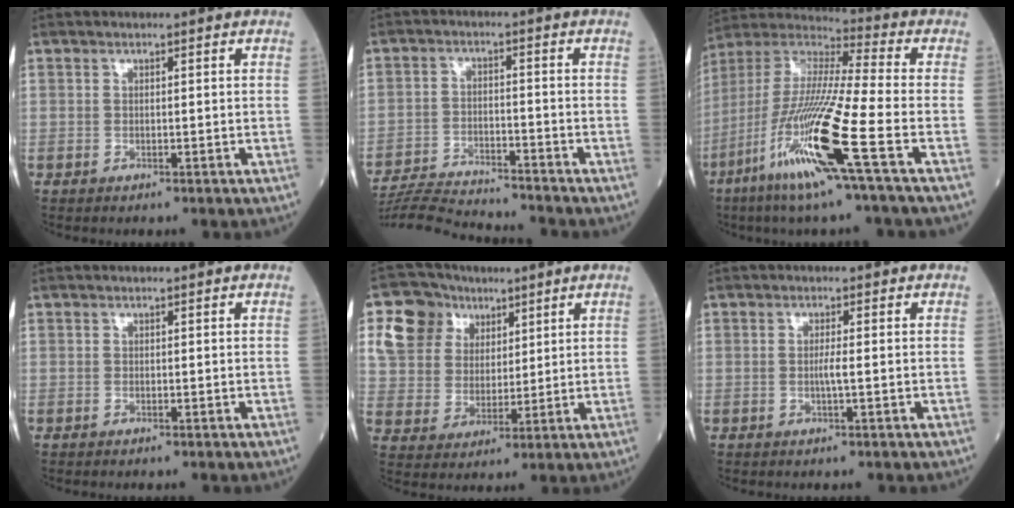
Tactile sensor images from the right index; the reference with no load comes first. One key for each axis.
{"total": 11.1, "fx": -10.8, "fy": -0.2, "fz": 2.5, "tx": -0.044, "ty": -0.006, "tz": -0.182}
{"total": 18.9, "fx": -8.0, "fy": -0.5, "fz": 17.1, "tx": -0.376, "ty": -0.042, "tz": -0.167}
{"total": 0.0}
{"total": 10.3, "fx": 5.2, "fy": 8.5, "fz": 2.8, "tx": -0.069, "ty": 0.036, "tz": 0.103}
{"total": 1.6, "fx": -0.2, "fy": -0.2, "fz": 1.6, "tx": -0.032, "ty": -0.001, "tz": -0.004}